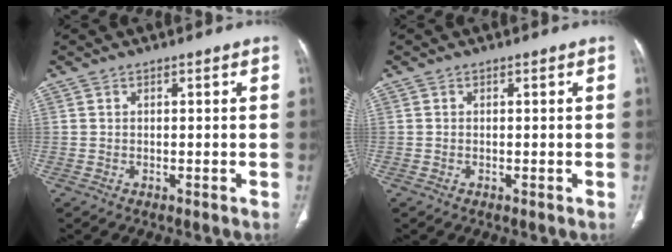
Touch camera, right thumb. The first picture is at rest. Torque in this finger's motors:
{"motor_torque": [1.16, 0.61, -0.03, -0.52, 0.01]}